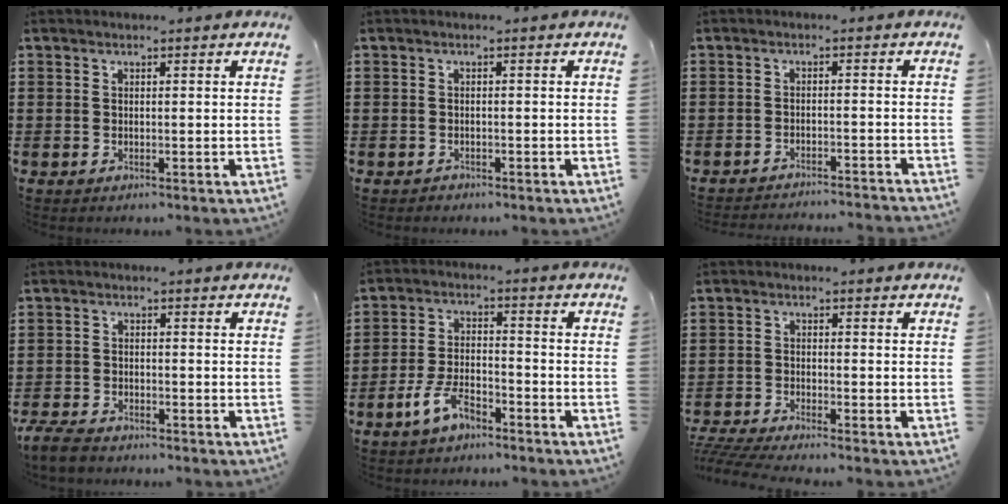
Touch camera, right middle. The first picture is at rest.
{"total": 0.9, "force": [-0.8, 0.4, 0.0], "torque": [-0.001, 0.003, -0.018]}
{"total": 2.5, "force": [-2.5, -0.3, 0.1], "torque": [-0.006, -0.001, -0.052]}
{"total": 3.3, "force": [-3.0, 0.9, 1.0], "torque": [-0.039, -0.006, -0.066]}
{"total": 6.0, "force": [-4.2, 2.2, 3.6], "torque": [-0.078, 0.008, -0.081]}
{"total": 3.4, "force": [-3.3, -0.1, 1.1], "torque": [-0.041, -0.013, -0.072]}